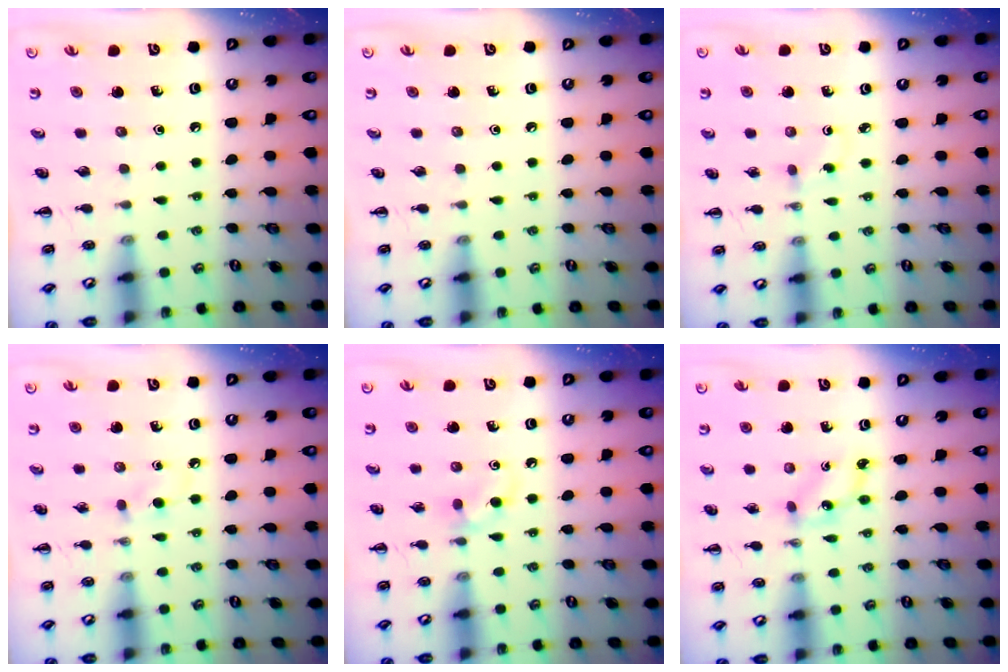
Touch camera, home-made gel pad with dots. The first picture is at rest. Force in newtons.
{"total": 0.0}
{"total": 1.6, "press": 1.4, "slide": 0.8}
{"total": 2.6, "press": 2.4, "slide": 1.1}
{"total": 5.1, "press": 4.8, "slide": 1.7}
{"total": 2.5, "press": 2.5, "slide": 0.6}